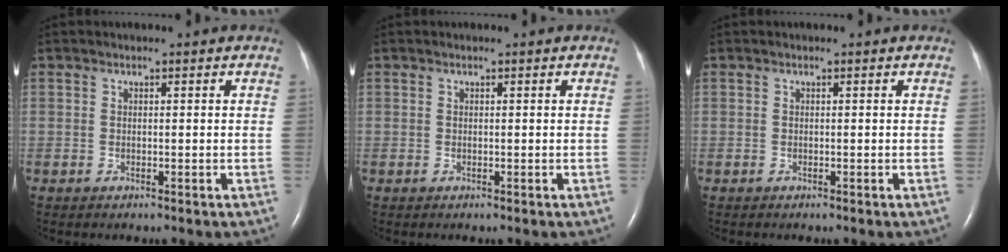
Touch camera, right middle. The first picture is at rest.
{"total": 0.0}
{"total": 0.0}